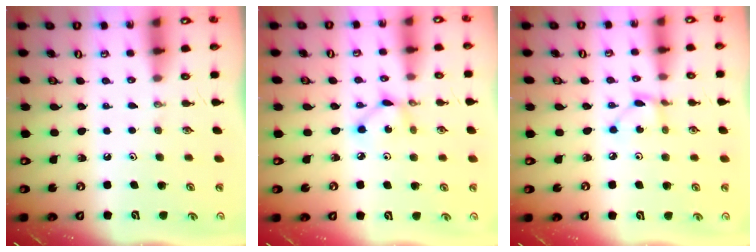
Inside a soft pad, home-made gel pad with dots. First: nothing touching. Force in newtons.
{"total": 3.8, "press": 3.8, "slide": 0.1}
{"total": 2.6, "press": 2.6, "slide": 0.2}